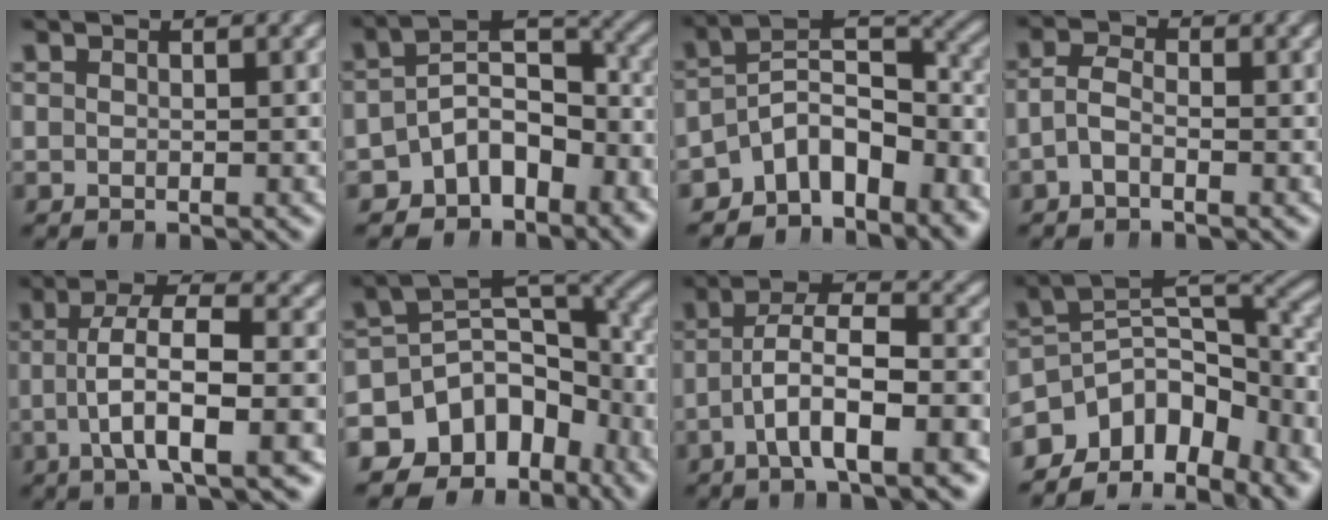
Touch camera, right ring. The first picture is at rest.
{"total": 8.1, "force": [-3.2, 5.9, 4.5], "torque": [-0.076, -0.023, -0.050]}
{"total": 11.1, "force": [-5.2, 7.3, 6.6], "torque": [-0.106, -0.029, -0.077]}
{"total": 2.4, "force": [-0.5, 1.6, 1.7], "torque": [-0.035, -0.007, -0.012]}
{"total": 6.3, "force": [-0.5, 2.0, 5.9], "torque": [-0.106, -0.005, -0.004]}
{"total": 14.9, "force": [-4.7, 11.1, 8.9], "torque": [-0.156, -0.038, -0.064]}
{"total": 5.8, "force": [-0.7, 2.2, 5.3], "torque": [-0.088, -0.001, -0.012]}
{"total": 15.2, "force": [-6.6, 10.2, 9.1], "torque": [-0.137, -0.041, -0.094]}